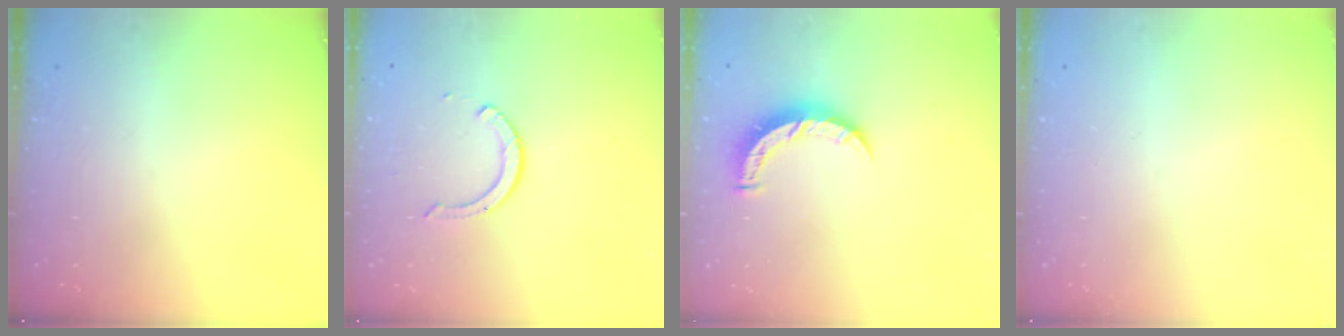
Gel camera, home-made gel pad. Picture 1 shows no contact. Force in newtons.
{"total": 6.0, "press": 6.0, "slide": 0.5}
{"total": 7.7, "press": 7.7, "slide": 0.3}
{"total": 0.0}